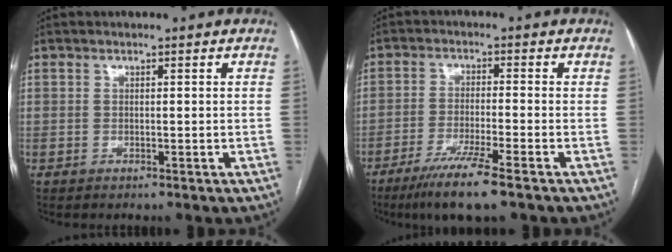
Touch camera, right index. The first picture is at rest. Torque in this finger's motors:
{"motor_torque": [0.38, -0.21, 0.54, 0.13]}